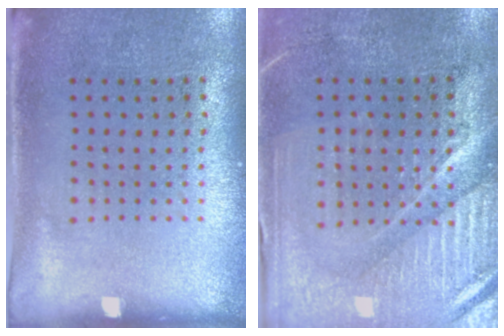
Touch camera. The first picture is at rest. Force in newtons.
{"total": 4.0, "press": 3.7, "slide": 1.6}